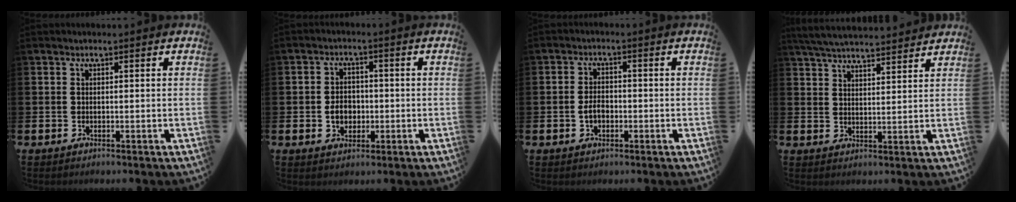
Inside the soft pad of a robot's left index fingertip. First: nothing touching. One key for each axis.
{"total": 3.8, "fx": -0.6, "fy": 3.0, "fz": 2.2, "tx": -0.030, "ty": 0.001, "tz": -0.018}
{"total": 2.5, "fx": -0.6, "fy": 1.7, "fz": 1.8, "tx": -0.024, "ty": 0.001, "tz": -0.015}
{"total": 5.4, "fx": 5.3, "fy": 0.4, "fz": 0.9, "tx": -0.040, "ty": -0.027, "tz": 0.095}